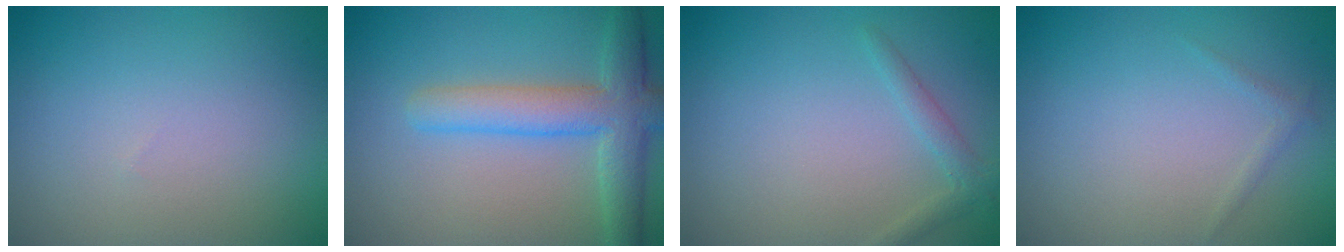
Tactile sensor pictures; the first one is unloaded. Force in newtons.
{"total": 5.3, "press": 5.3, "slide": 0.2}
{"total": 1.4, "press": 1.4, "slide": 0.0}
{"total": 0.6, "press": 0.6, "slide": 0.0}